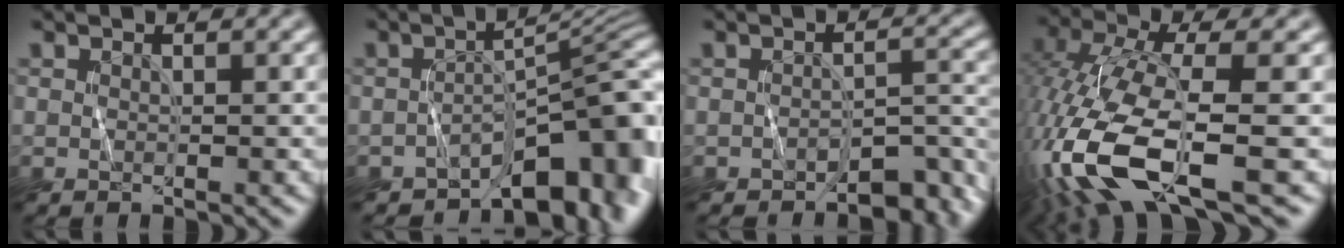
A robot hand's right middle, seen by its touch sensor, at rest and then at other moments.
{"total": 8.5, "force": [-5.7, 3.2, 5.5], "torque": [-0.043, 0.008, -0.097]}
{"total": 3.9, "force": [-3.3, 1.5, 1.6], "torque": [-0.006, 0.005, -0.049]}
{"total": 12.0, "force": [-5.3, 3.7, 10.0], "torque": [-0.237, -0.011, -0.102]}